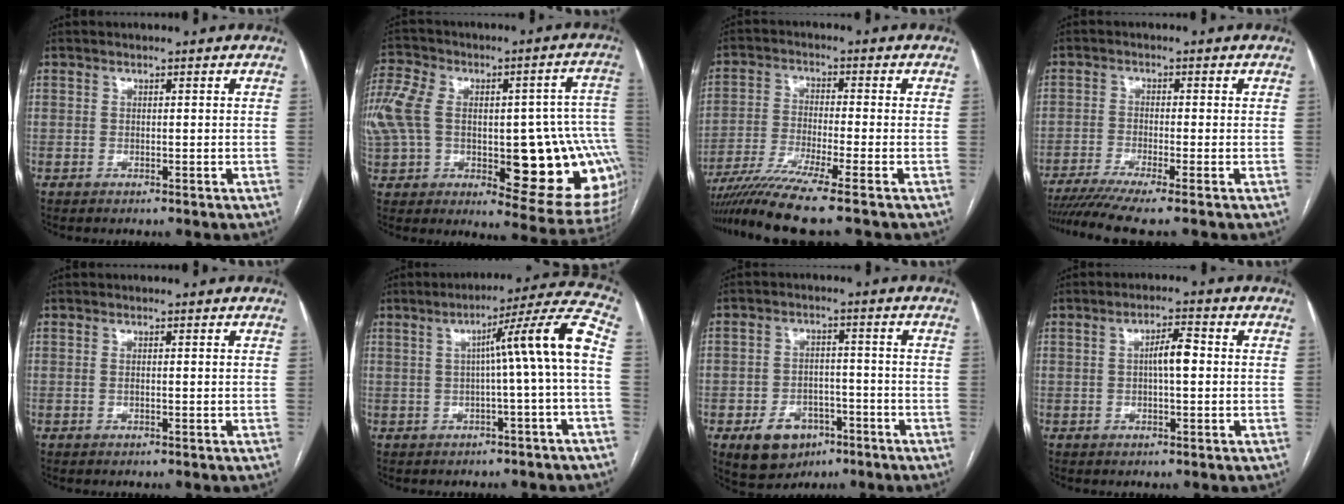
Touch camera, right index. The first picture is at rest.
{"total": 30.8, "force": [-2.4, 12.7, 28.0], "torque": [-0.441, 0.053, -0.004]}
{"total": 10.2, "force": [-8.0, -1.9, 6.0], "torque": [-0.106, -0.031, -0.139]}
{"total": 8.6, "force": [-6.9, -1.1, 5.0], "torque": [-0.077, -0.014, -0.111]}
{"total": 0.7, "force": [0.2, 0.2, 0.6], "torque": [-0.015, 0.002, 0.006]}
{"total": 10.6, "force": [-0.2, -1.5, 10.5], "torque": [-0.141, 0.023, -0.004]}
{"total": 8.0, "force": [-4.2, 5.6, 3.9], "torque": [-0.069, 0.006, -0.059]}
{"total": 4.0, "force": [0.1, 0.8, 3.9], "torque": [-0.068, 0.010, 0.001]}